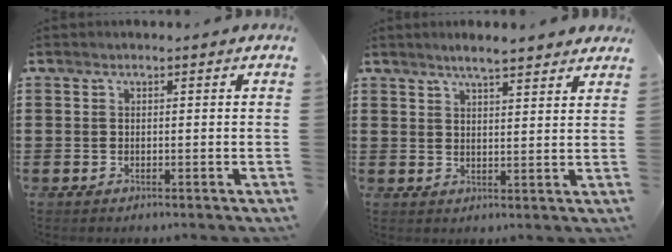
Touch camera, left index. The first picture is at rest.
{"total": 3.9, "force": [3.4, 0.2, 1.8], "torque": [-0.044, -0.005, 0.061]}